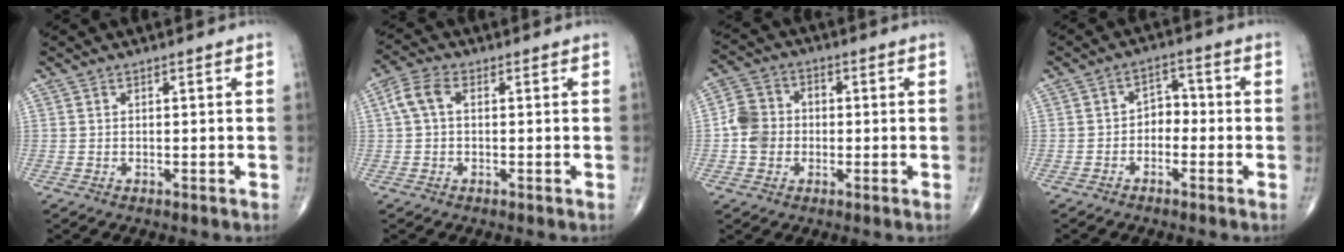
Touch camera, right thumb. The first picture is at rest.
{"total": 4.7, "force": [0.7, 2.8, 3.7], "torque": [-0.080, 0.016, 0.009]}
{"total": 7.2, "force": [-0.9, 6.2, 3.6], "torque": [-0.054, 0.022, -0.028]}
{"total": 4.1, "force": [-1.2, 3.0, 2.5], "torque": [-0.018, 0.025, -0.033]}